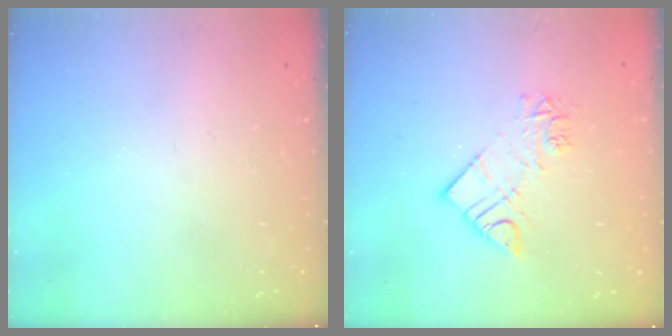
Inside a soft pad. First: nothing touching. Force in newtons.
{"total": 10.5, "press": 10.4, "slide": 1.1}